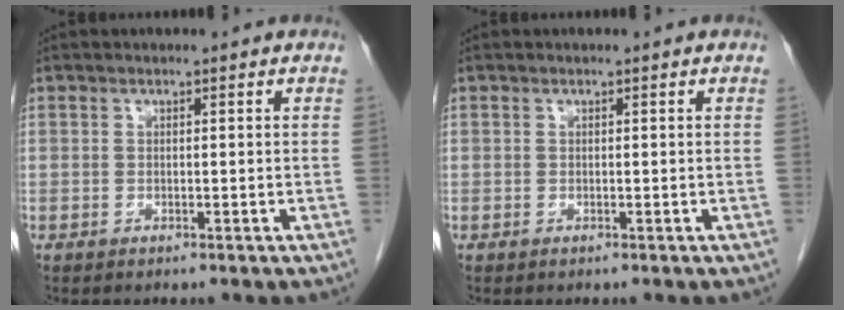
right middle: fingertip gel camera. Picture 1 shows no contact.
{"total": 0.0}